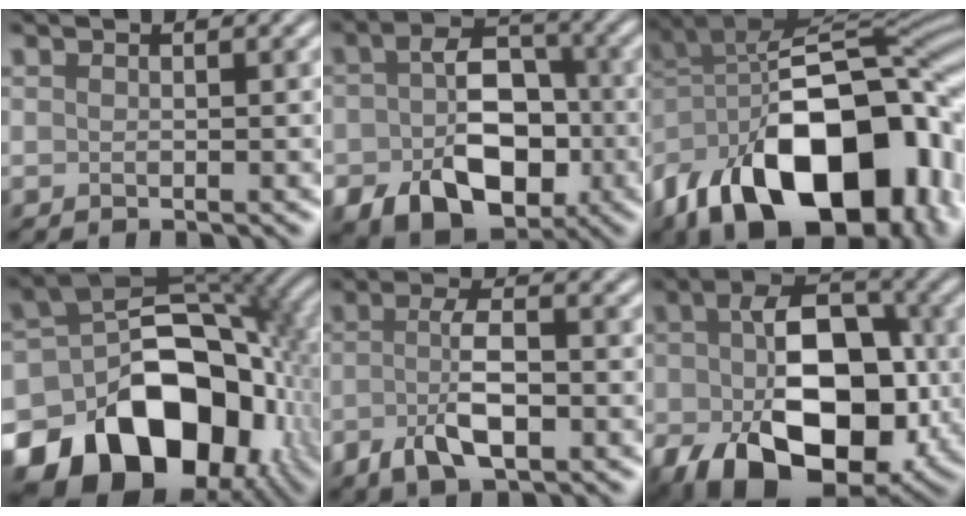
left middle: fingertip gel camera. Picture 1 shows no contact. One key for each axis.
{"total": 9.8, "fx": -3.1, "fy": 6.5, "fz": 6.6, "tx": -0.115, "ty": -0.020, "tz": -0.040}
{"total": 18.9, "fx": -8.2, "fy": 10.5, "fz": 13.4, "tx": -0.212, "ty": 0.000, "tz": -0.141}
{"total": 18.1, "fx": -7.6, "fy": 12.1, "fz": 11.1, "tx": -0.177, "ty": -0.026, "tz": -0.124}
{"total": 4.6, "fx": -1.8, "fy": 1.6, "fz": 3.9, "tx": -0.079, "ty": 0.003, "tz": -0.036}
{"total": 14.5, "fx": -3.2, "fy": 9.2, "fz": 10.7, "tx": -0.186, "ty": -0.034, "tz": -0.049}